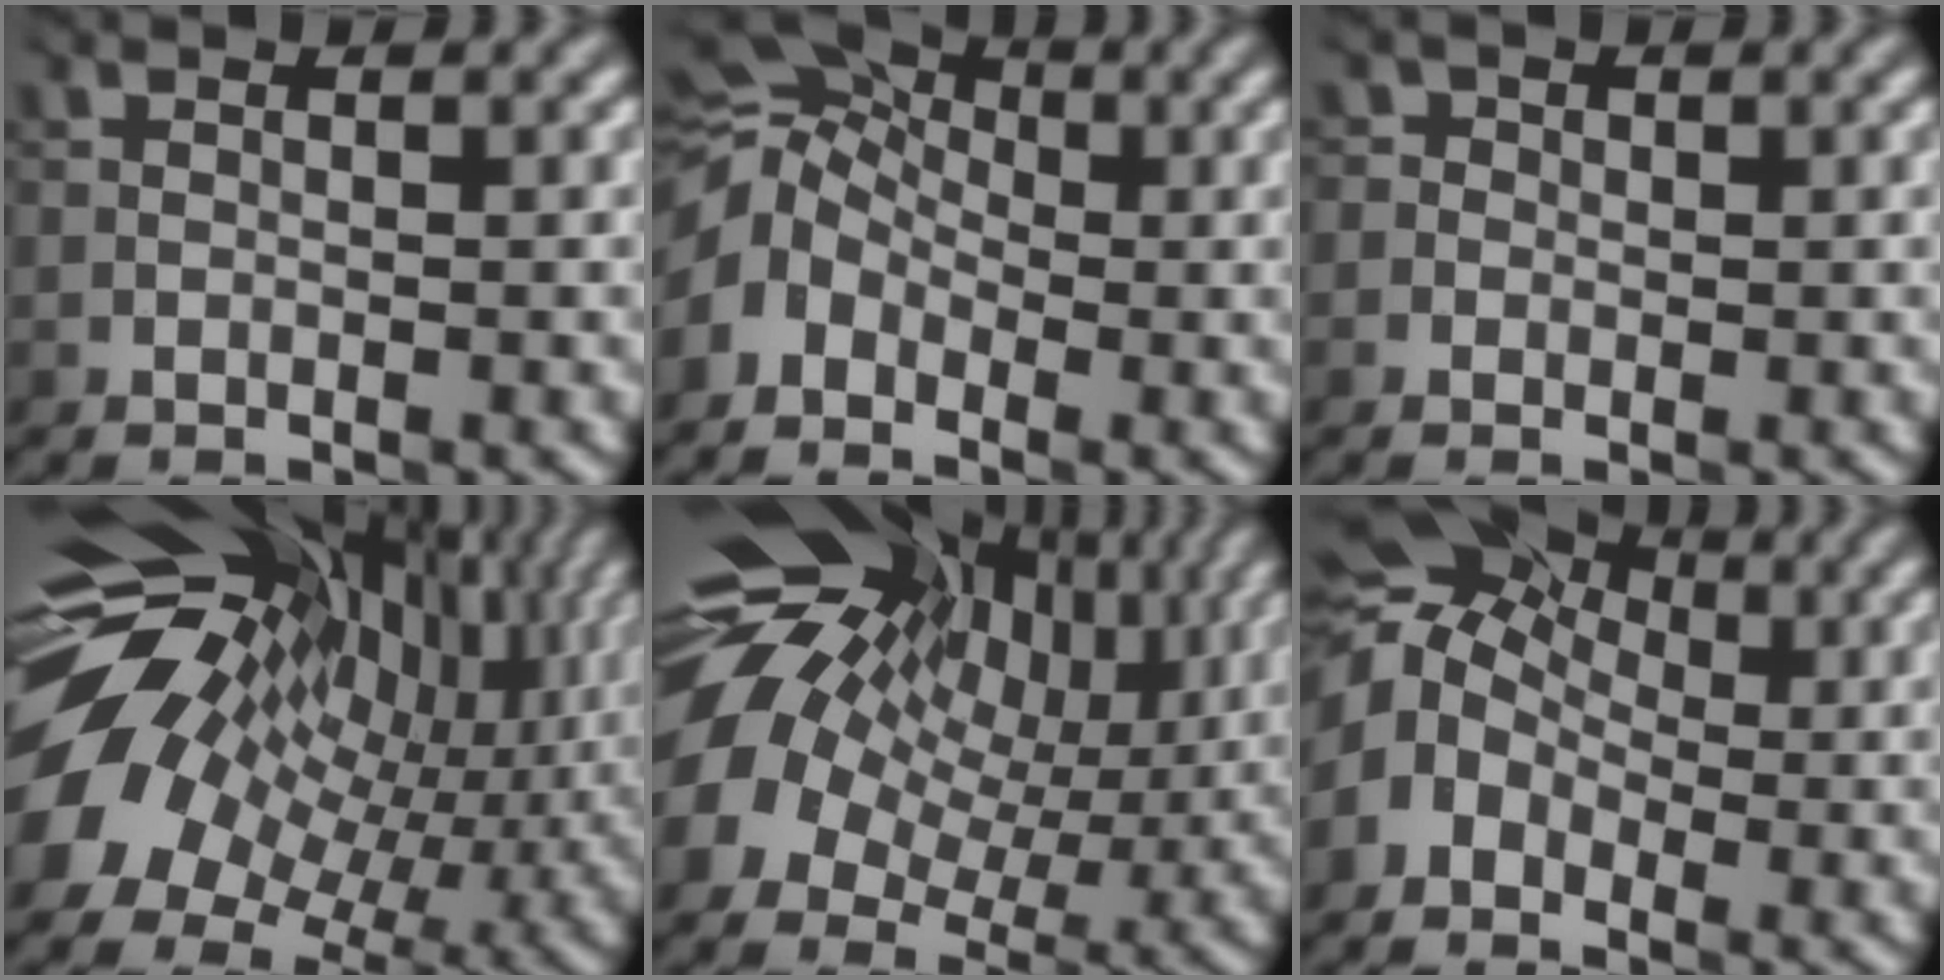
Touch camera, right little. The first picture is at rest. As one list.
[{"total": 5.5, "force": [-1.1, 4.1, 3.6], "torque": [-0.066, 0.011, -0.042]}, {"total": 0.6, "force": [-0.1, 0.5, -0.3], "torque": [0.020, 0.001, -0.008]}, {"total": 16.5, "force": [1.7, 12.0, 11.2], "torque": [-0.205, -0.019, 0.057]}, {"total": 14.6, "force": [2.6, 11.0, 9.2], "torque": [-0.165, 0.005, 0.055]}, {"total": 7.6, "force": [0.1, 5.7, 5.1], "torque": [-0.092, 0.017, -0.014]}]